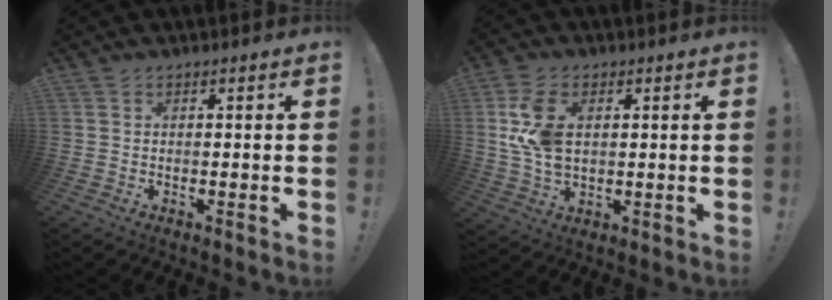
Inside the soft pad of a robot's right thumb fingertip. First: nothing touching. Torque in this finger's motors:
{"motor_torque": [1.60, 1.94, 0.35, 0.13, 0.27]}